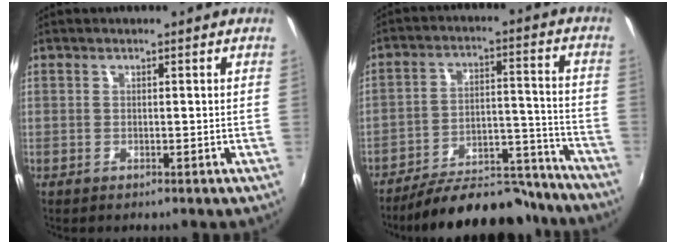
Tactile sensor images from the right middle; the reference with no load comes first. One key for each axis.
{"total": 20.6, "fx": -18.4, "fy": 5.8, "fz": 7.3, "tx": -0.131, "ty": 0.024, "tz": -0.242}